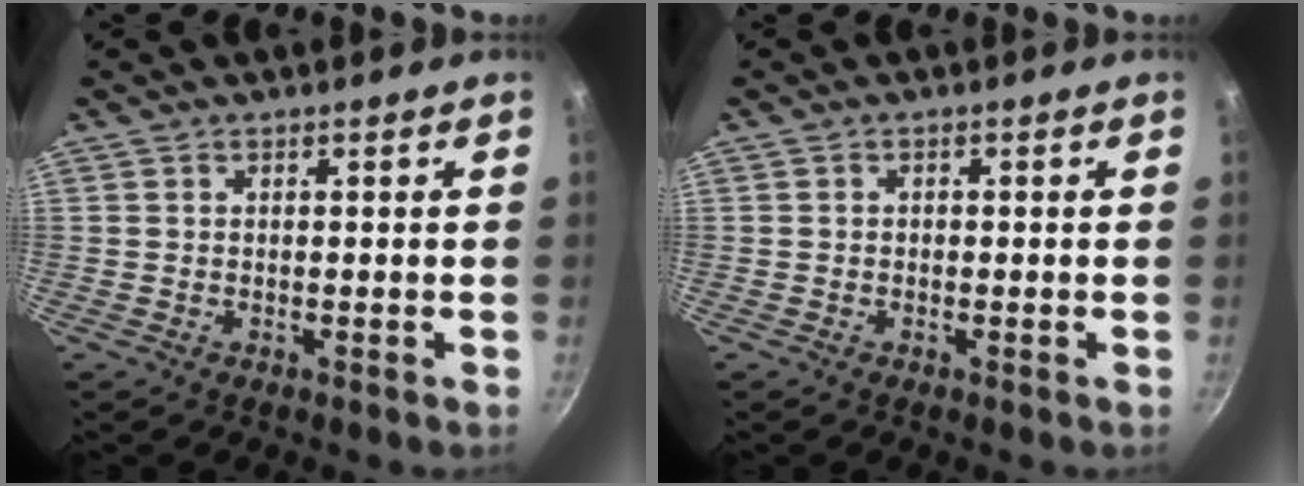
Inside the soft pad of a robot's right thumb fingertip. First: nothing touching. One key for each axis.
{"total": 0.7, "fx": -0.2, "fy": 0.6, "fz": 0.3, "tx": -0.004, "ty": 0.003, "tz": -0.004}